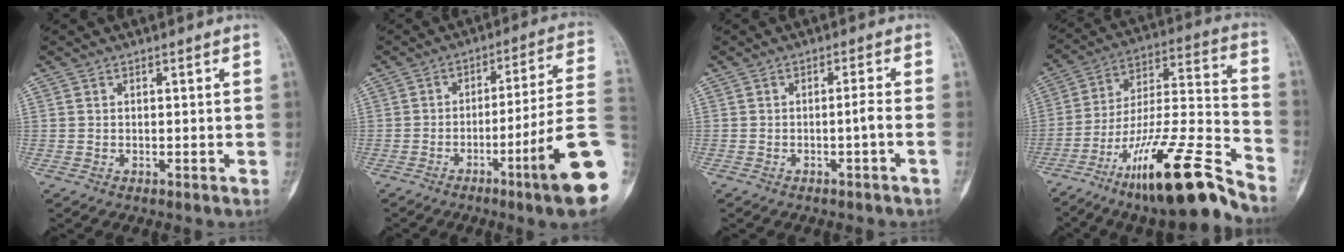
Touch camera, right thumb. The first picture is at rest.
{"total": 15.7, "force": [-5.7, -0.3, 14.6], "torque": [-0.196, 0.019, -0.091]}
{"total": 2.4, "force": [-1.1, -0.6, 2.1], "torque": [-0.041, 0.009, -0.021]}
{"total": 23.7, "force": [-16.6, 3.9, 16.5], "torque": [-0.262, 0.084, -0.279]}